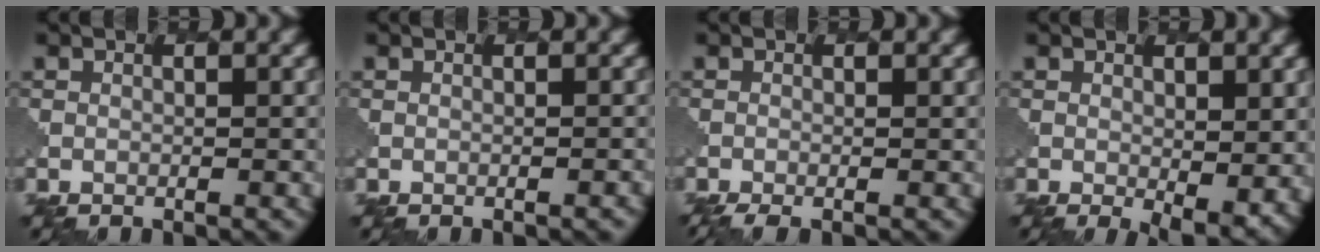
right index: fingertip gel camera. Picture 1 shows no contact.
{"total": 0.6, "force": [-0.4, 0.2, 0.4], "torque": [0.007, 0.003, -0.005]}
{"total": 2.5, "force": [-1.5, 0.7, 1.8], "torque": [-0.018, -0.002, -0.021]}
{"total": 3.2, "force": [0.3, 1.5, 2.8], "torque": [-0.040, -0.016, 0.013]}